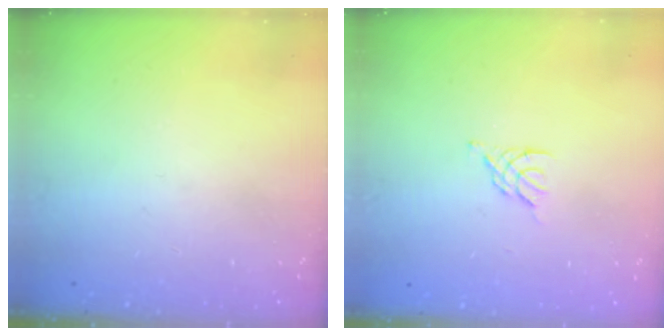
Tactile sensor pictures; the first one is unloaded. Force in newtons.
{"total": 3.2, "press": 3.1, "slide": 0.7}